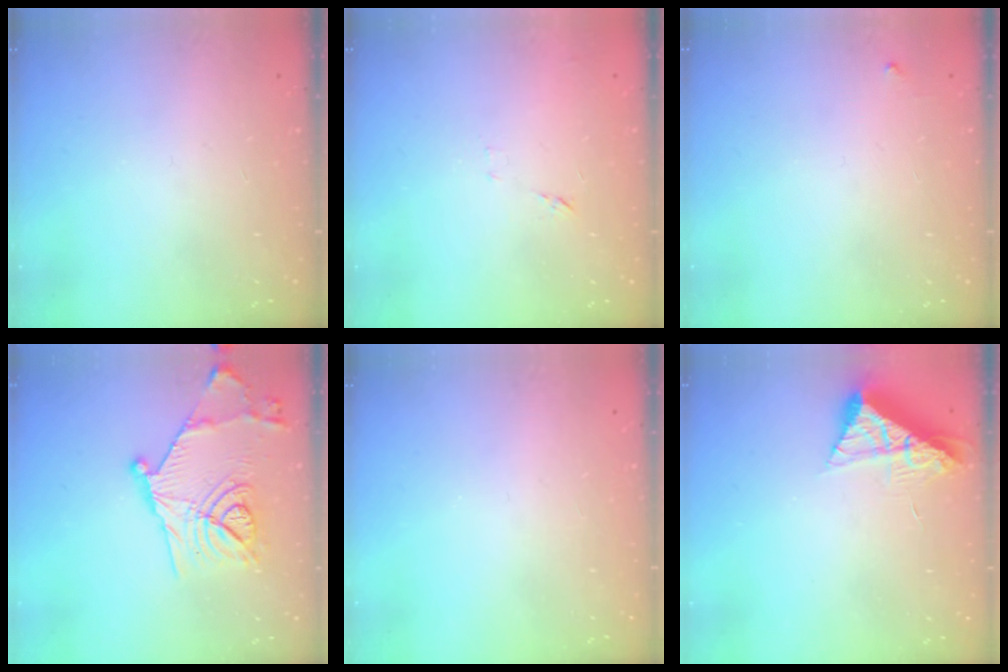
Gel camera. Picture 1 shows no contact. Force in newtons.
{"total": 6.0, "press": 6.0, "slide": 0.5}
{"total": 3.6, "press": 3.6, "slide": 0.4}
{"total": 17.2, "press": 17.1, "slide": 1.9}
{"total": 0.0}
{"total": 8.2, "press": 8.2, "slide": 0.3}